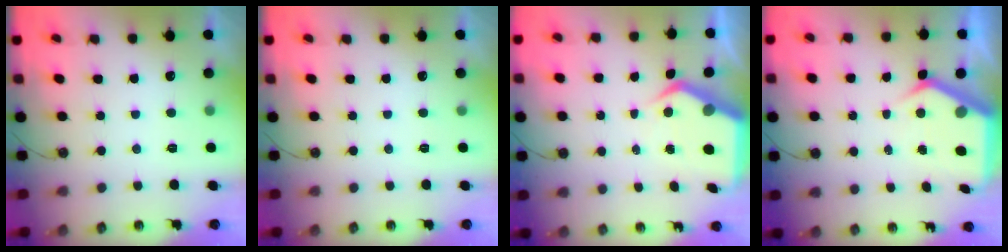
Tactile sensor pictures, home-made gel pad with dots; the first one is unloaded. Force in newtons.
{"total": 0.0}
{"total": 7.1, "press": 7.1, "slide": 0.9}
{"total": 7.2, "press": 7.2, "slide": 1.0}